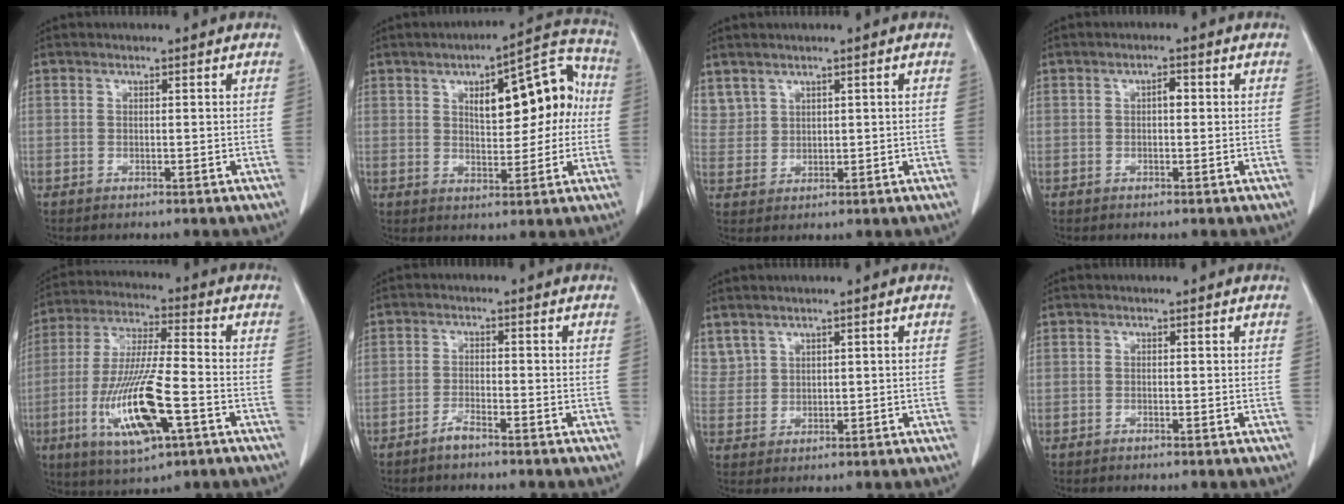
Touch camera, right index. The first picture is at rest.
{"total": 13.4, "force": [2.3, 5.3, 12.0], "torque": [-0.153, 0.044, 0.038]}
{"total": 4.5, "force": [3.2, 3.2, 0.6], "torque": [-0.014, 0.007, 0.075]}
{"total": 1.6, "force": [0.1, 0.7, 1.4], "torque": [-0.018, 0.005, 0.001]}
{"total": 15.4, "force": [-5.4, 2.6, 14.2], "torque": [-0.291, -0.020, -0.091]}
{"total": 2.0, "force": [-1.7, 0.2, 1.0], "torque": [-0.024, 0.000, -0.032]}
{"total": 3.8, "force": [2.8, 2.4, 0.6], "torque": [-0.013, 0.007, 0.069]}
{"total": 0.0}